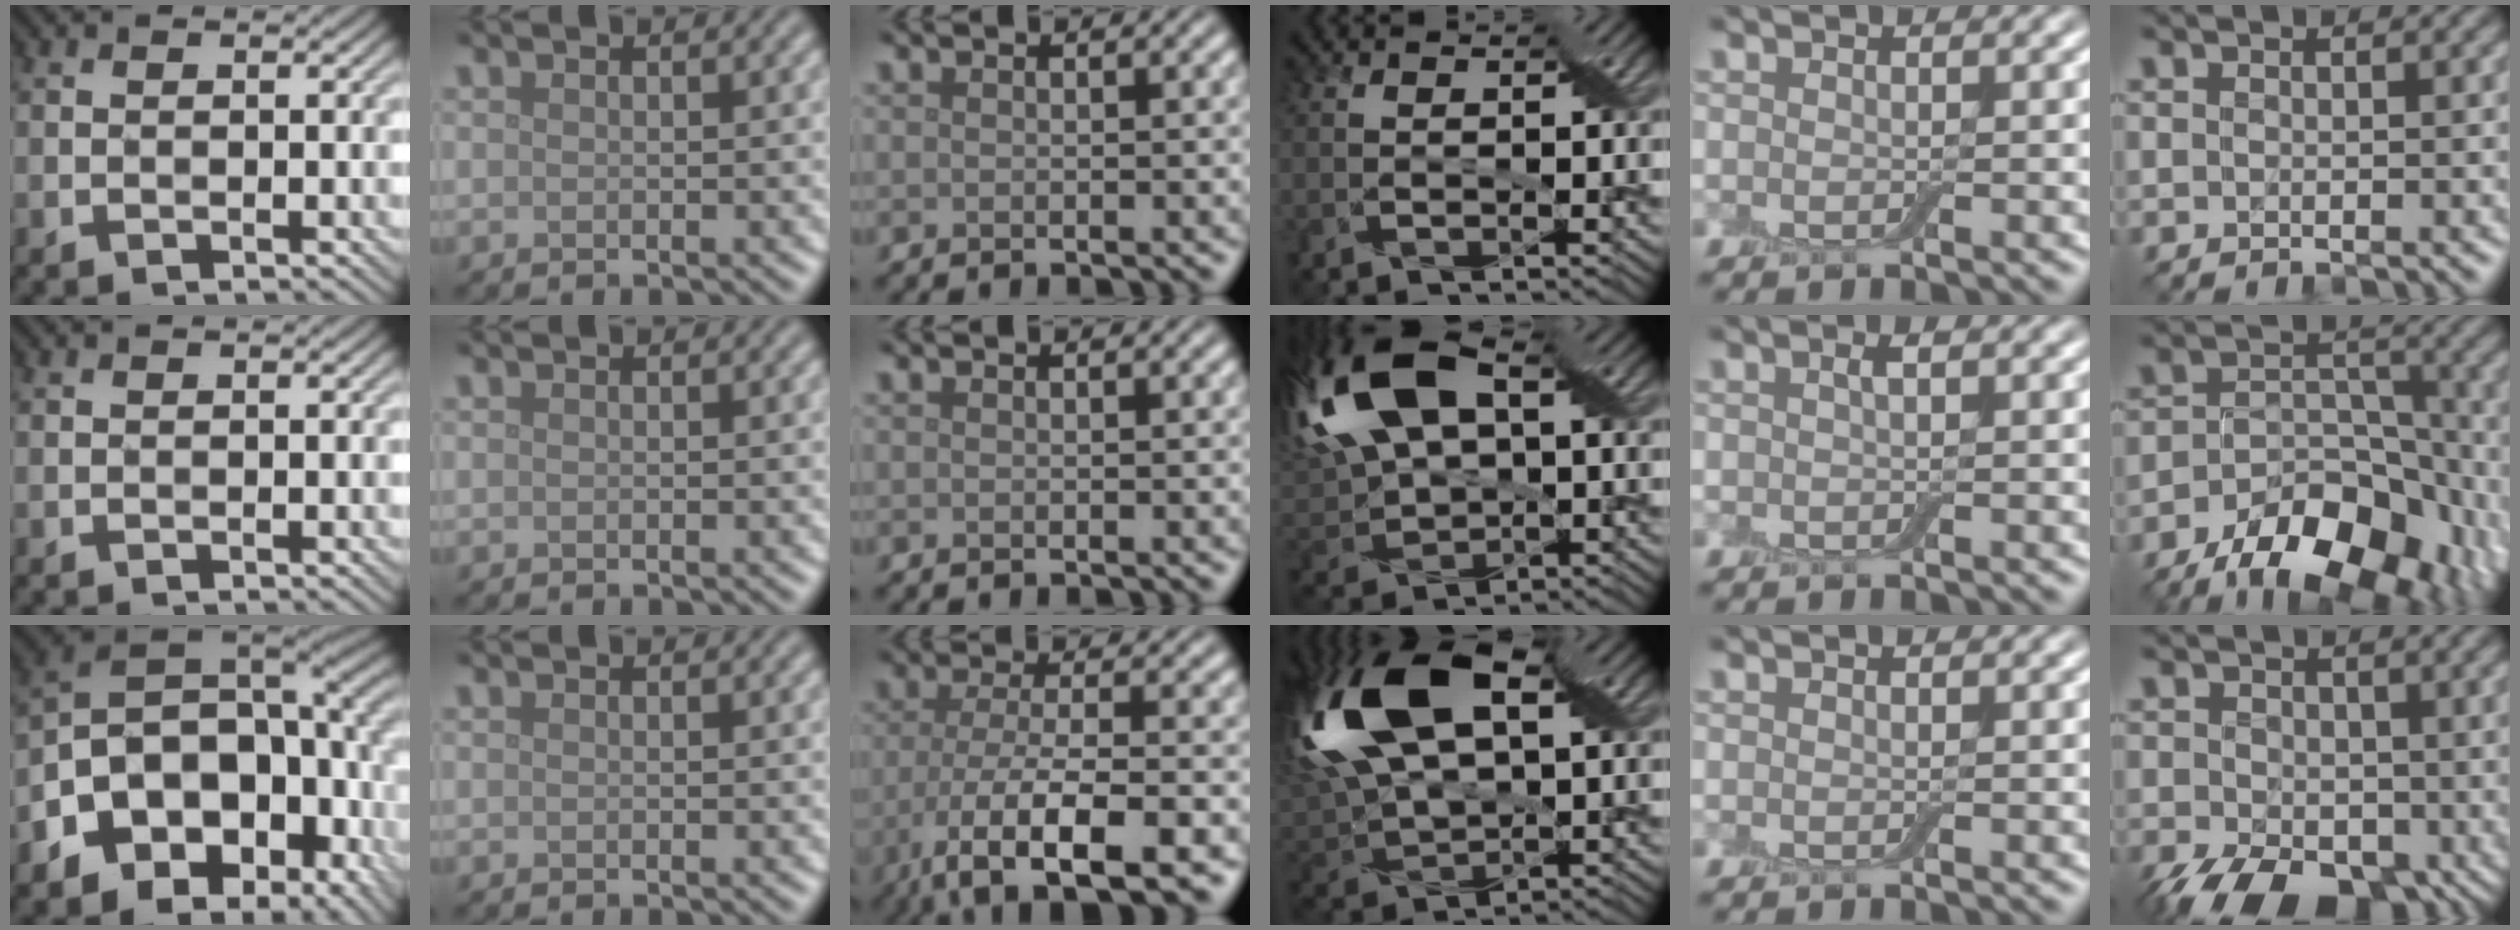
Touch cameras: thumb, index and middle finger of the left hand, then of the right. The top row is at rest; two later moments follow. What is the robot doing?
{"motion": "wrap", "object": "adhesive wrap"}